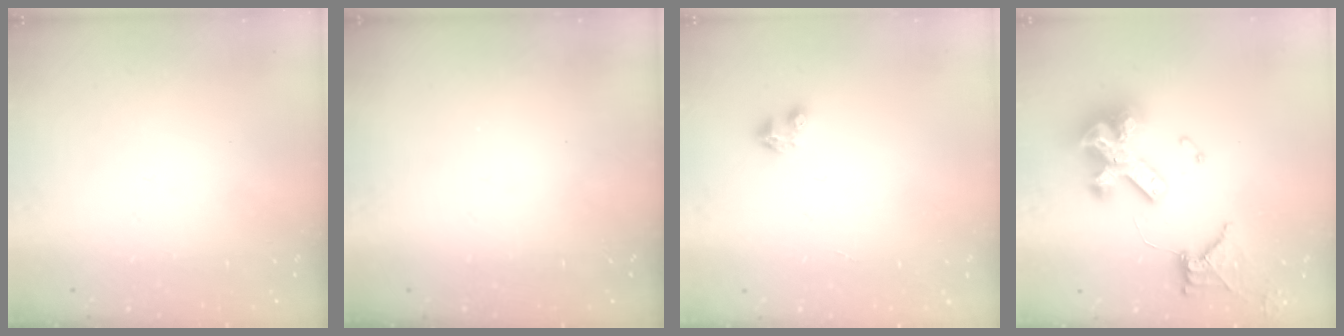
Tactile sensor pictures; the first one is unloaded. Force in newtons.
{"total": 0.0}
{"total": 3.0, "press": 2.9, "slide": 0.3}
{"total": 16.7, "press": 16.6, "slide": 1.9}